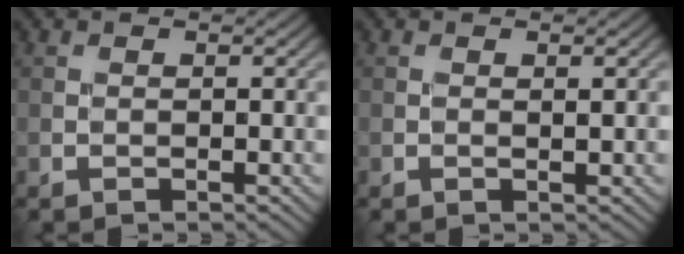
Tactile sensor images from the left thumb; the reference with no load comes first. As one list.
[{"total": 1.0, "force": [0.2, 0.2, 1.0], "torque": [-0.018, 0.001, 0.002]}]